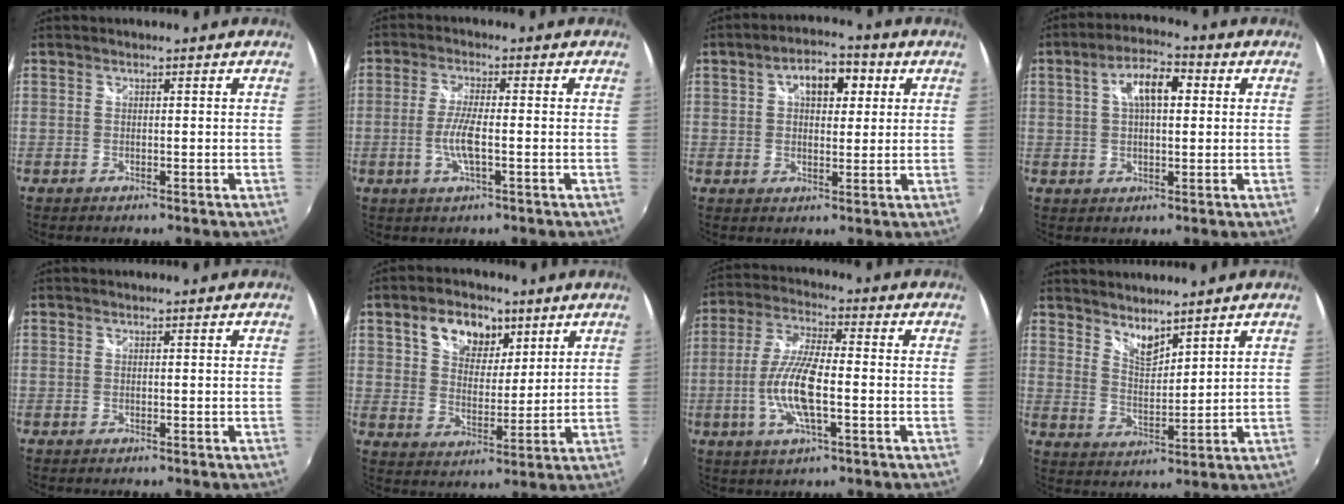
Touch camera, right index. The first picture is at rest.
{"total": 5.5, "force": [-1.4, 0.9, 5.3], "torque": [-0.109, -0.003, -0.027]}
{"total": 8.0, "force": [2.5, 4.6, 6.1], "torque": [-0.099, 0.025, 0.039]}
{"total": 8.0, "force": [2.0, 3.6, 6.8], "torque": [-0.121, 0.021, 0.031]}
{"total": 0.0}
{"total": 10.5, "force": [5.6, 6.7, 5.8], "torque": [-0.105, 0.022, 0.096]}
{"total": 11.0, "force": [-2.6, 2.8, 10.3], "torque": [-0.215, -0.002, -0.054]}
{"total": 5.3, "force": [4.6, 1.4, 2.2], "torque": [-0.030, -0.006, 0.082]}